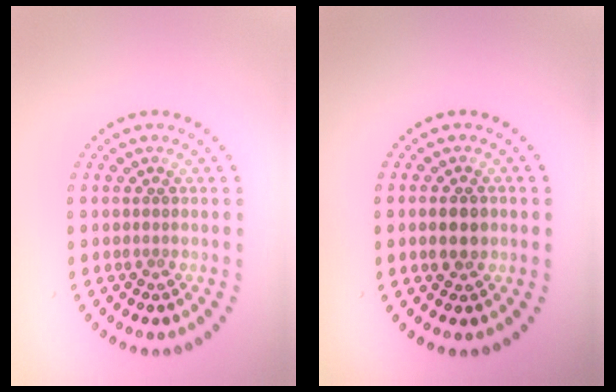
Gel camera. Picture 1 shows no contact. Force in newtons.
{"total": 2.5, "press": 2.5, "slide": 0.2}